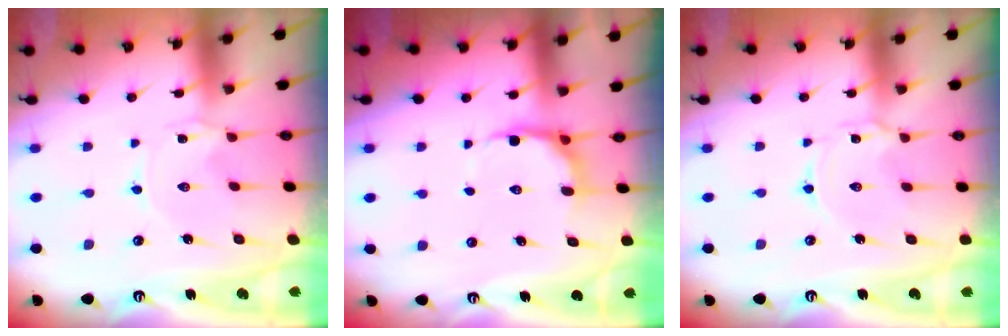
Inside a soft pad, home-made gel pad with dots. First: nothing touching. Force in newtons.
{"total": 6.3, "press": 5.7, "slide": 2.7}
{"total": 1.7, "press": 1.7, "slide": 0.3}